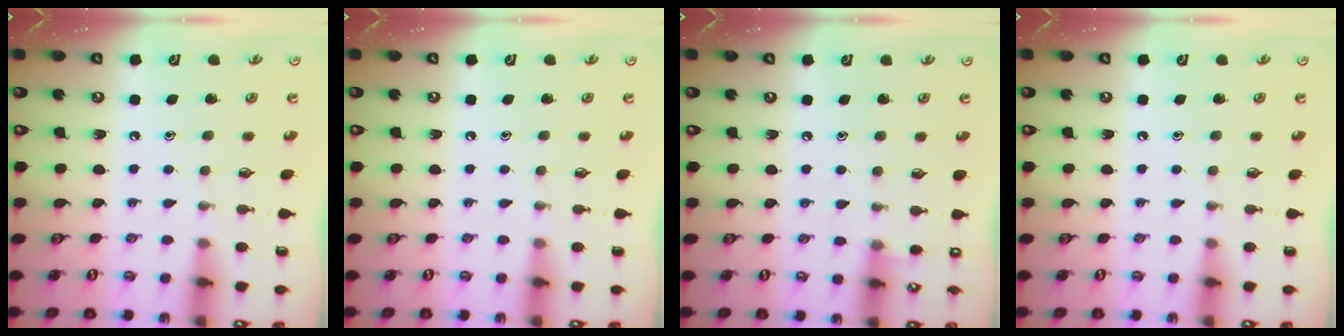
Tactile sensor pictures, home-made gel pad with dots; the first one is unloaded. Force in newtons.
{"total": 0.0}
{"total": 3.9, "press": 3.9, "slide": 0.5}
{"total": 0.0}